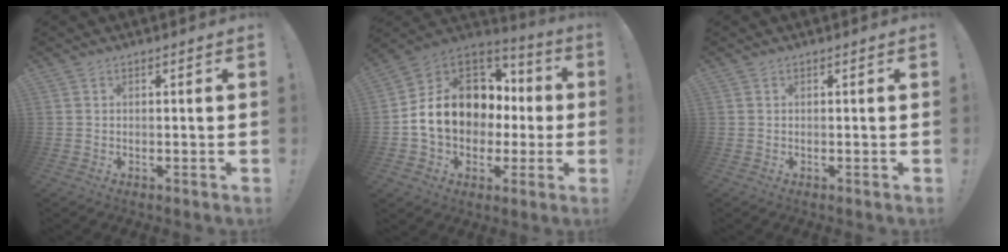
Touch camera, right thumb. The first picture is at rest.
{"total": 17.5, "force": [1.1, 13.9, 10.6], "torque": [-0.171, 0.011, 0.043]}
{"total": 0.0}